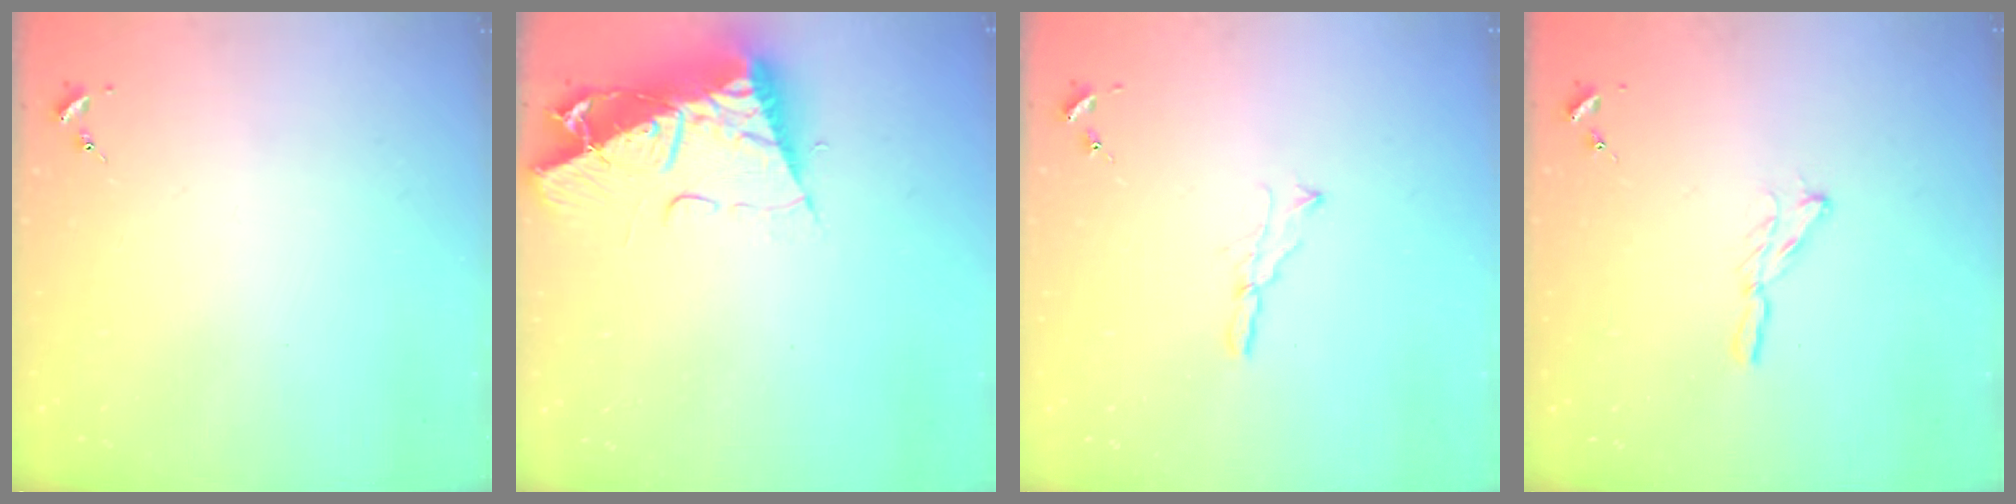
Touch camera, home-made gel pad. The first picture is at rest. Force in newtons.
{"total": 13.6, "press": 13.6, "slide": 1.1}
{"total": 5.2, "press": 5.2, "slide": 0.3}
{"total": 5.3, "press": 5.3, "slide": 0.5}